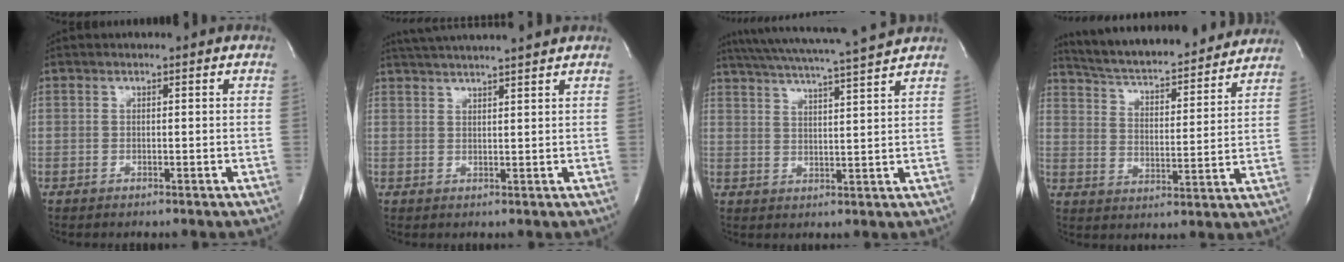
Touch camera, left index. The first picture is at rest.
{"total": 10.8, "force": [9.9, -0.7, 4.4], "torque": [-0.078, 0.020, 0.142]}
{"total": 14.2, "force": [12.8, -1.1, 6.1], "torque": [-0.118, -0.005, 0.184]}
{"total": 22.5, "force": [20.7, 3.6, 7.9], "torque": [-0.130, -0.005, 0.290]}